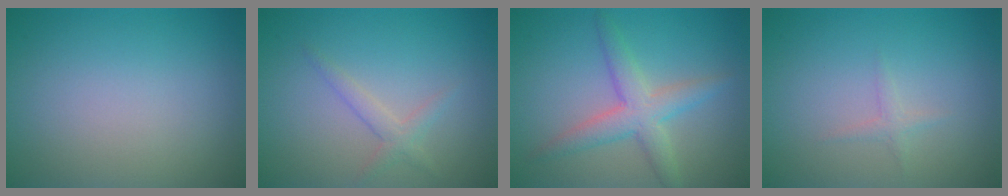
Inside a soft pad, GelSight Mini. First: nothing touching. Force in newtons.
{"total": 1.6, "press": 1.6, "slide": 0.1}
{"total": 3.8, "press": 3.8, "slide": 0.1}
{"total": 0.8, "press": 0.8, "slide": 0.1}